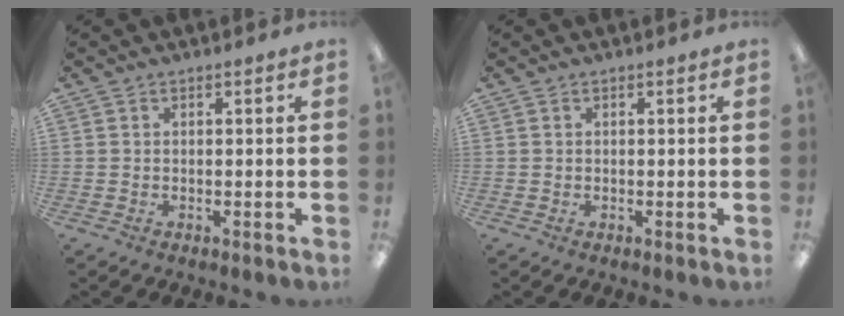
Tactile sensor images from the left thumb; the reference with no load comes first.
{"total": 0.0}